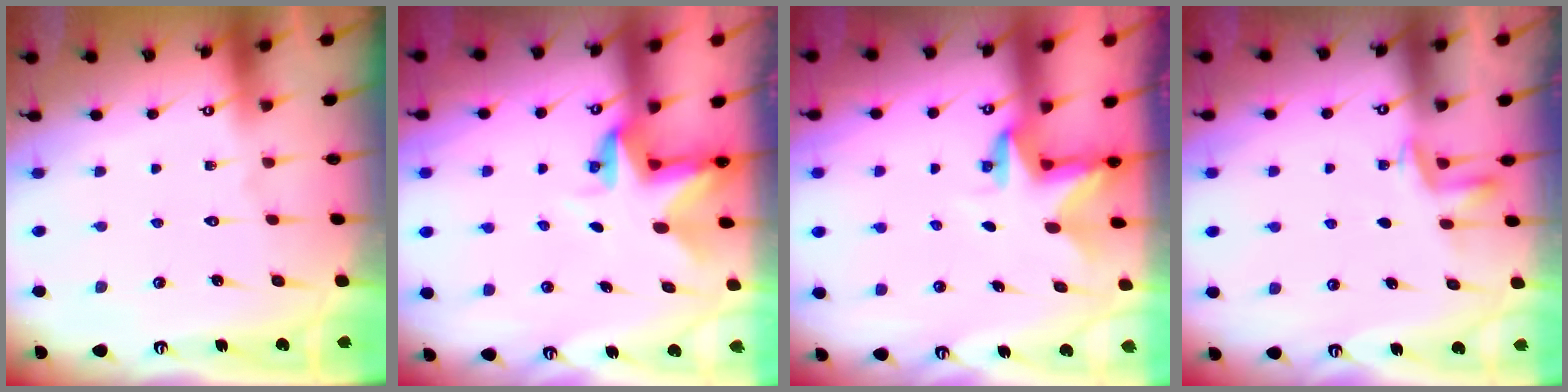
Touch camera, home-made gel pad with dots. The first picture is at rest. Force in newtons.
{"total": 3.9, "press": 3.8, "slide": 0.3}
{"total": 2.8, "press": 2.8, "slide": 0.2}
{"total": 3.2, "press": 3.2, "slide": 0.6}